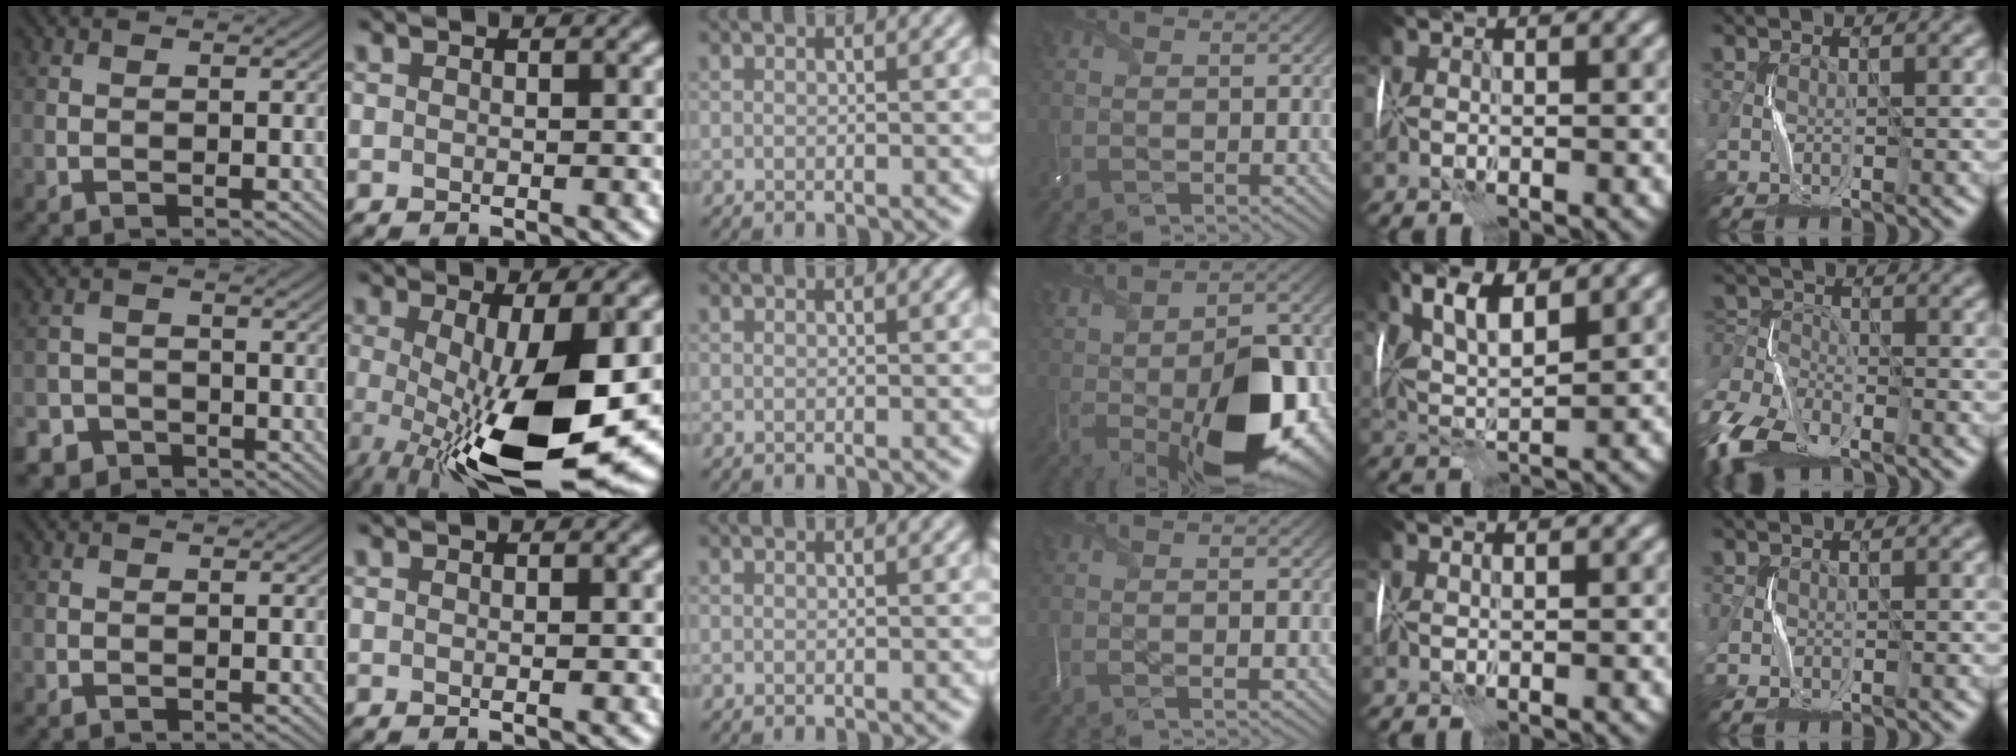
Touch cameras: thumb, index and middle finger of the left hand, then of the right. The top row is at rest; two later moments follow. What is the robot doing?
{"motion": "wrap", "object": "scarf"}